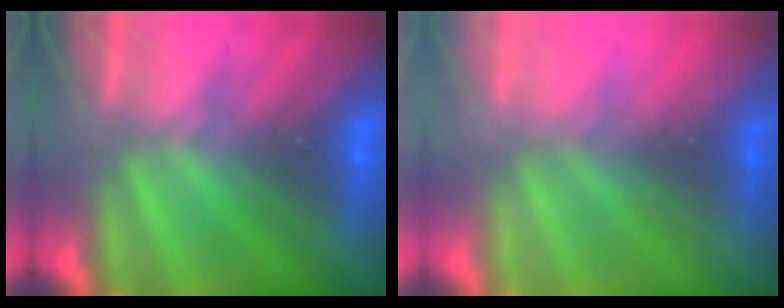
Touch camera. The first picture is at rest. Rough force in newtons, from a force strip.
{"total": 2.2}